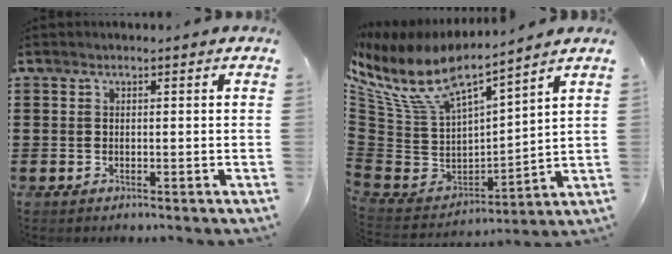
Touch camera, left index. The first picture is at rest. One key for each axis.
{"total": 9.0, "fx": 6.4, "fy": 3.1, "fz": 5.4, "tx": -0.145, "ty": -0.052, "tz": 0.108}